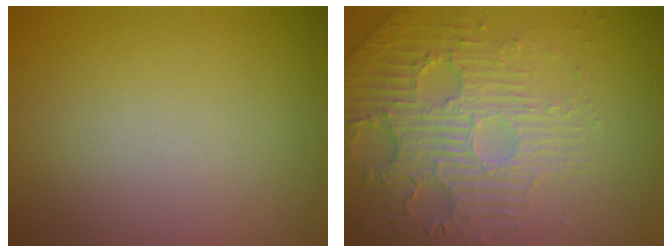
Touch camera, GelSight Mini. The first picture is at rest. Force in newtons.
{"total": 6.2, "press": 3.8, "slide": 4.9}